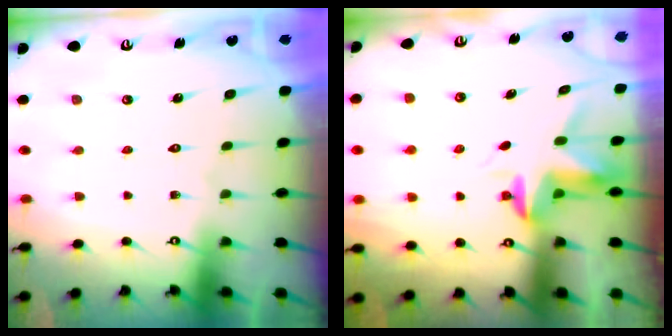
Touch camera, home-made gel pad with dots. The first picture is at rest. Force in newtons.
{"total": 3.3, "press": 3.3, "slide": 0.2}